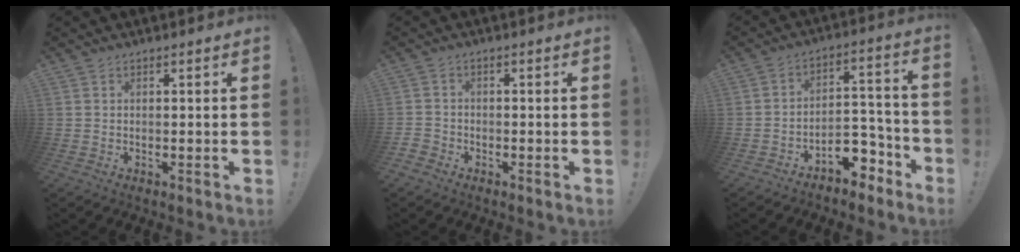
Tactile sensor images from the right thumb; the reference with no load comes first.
{"total": 2.2, "force": [-1.4, 1.5, 0.6], "torque": [-0.007, 0.008, -0.027]}
{"total": 10.7, "force": [-7.2, 6.2, 5.0], "torque": [-0.045, 0.057, -0.120]}